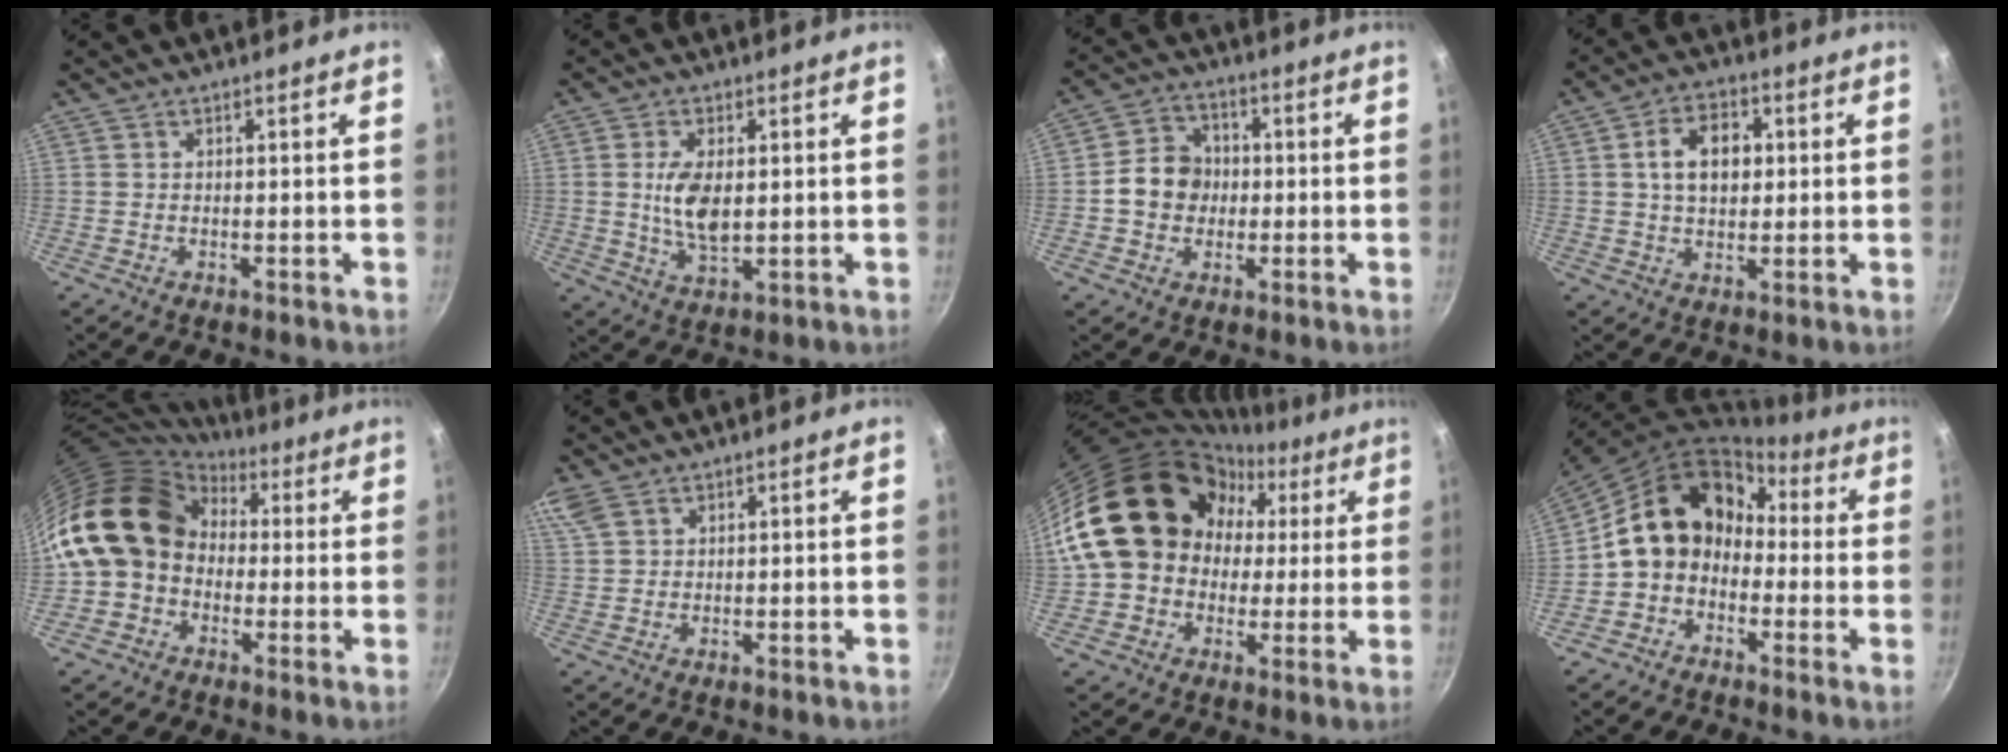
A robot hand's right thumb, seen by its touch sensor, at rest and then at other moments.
{"total": 8.1, "force": [0.8, 4.1, 6.9], "torque": [-0.130, -0.011, 0.018]}
{"total": 8.8, "force": [-0.4, 7.6, 4.4], "torque": [-0.042, 0.017, -0.022]}
{"total": 9.2, "force": [1.5, 6.3, 6.5], "torque": [-0.087, 0.010, 0.020]}
{"total": 15.0, "force": [0.8, 12.3, 8.5], "torque": [-0.119, 0.039, -0.004]}
{"total": 5.2, "force": [3.2, 3.2, 2.6], "torque": [-0.055, 0.010, 0.068]}
{"total": 21.2, "force": [2.8, 17.8, 11.2], "torque": [-0.166, 0.054, 0.047]}
{"total": 13.7, "force": [-0.7, 11.1, 8.0], "torque": [-0.104, 0.062, -0.030]}